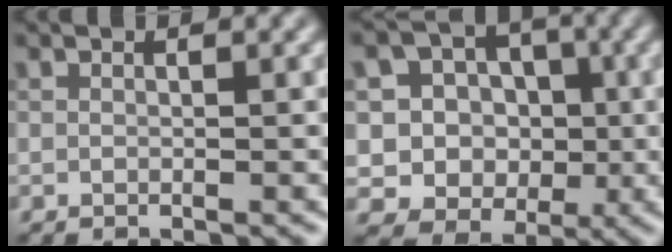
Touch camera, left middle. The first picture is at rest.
{"total": 7.5, "force": [0.5, 7.0, 2.8], "torque": [-0.043, 0.027, -0.024]}